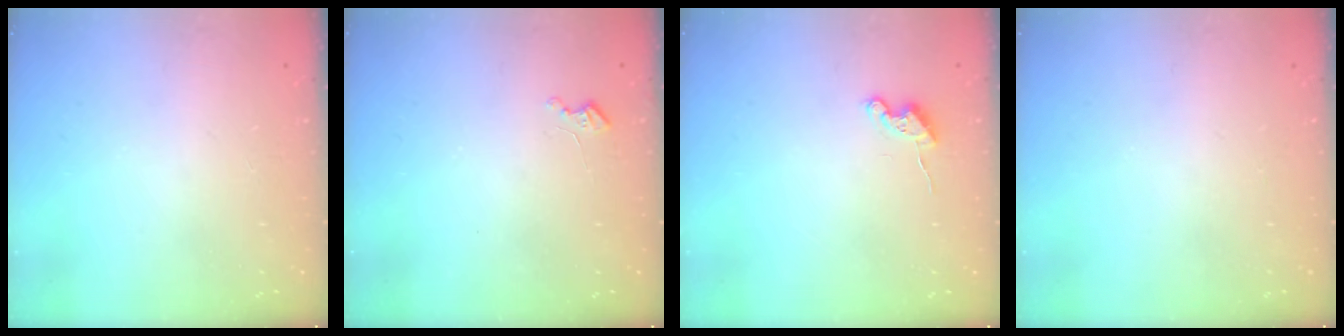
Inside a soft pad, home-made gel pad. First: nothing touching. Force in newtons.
{"total": 2.6, "press": 2.6, "slide": 0.3}
{"total": 5.1, "press": 5.1, "slide": 0.6}
{"total": 0.0}